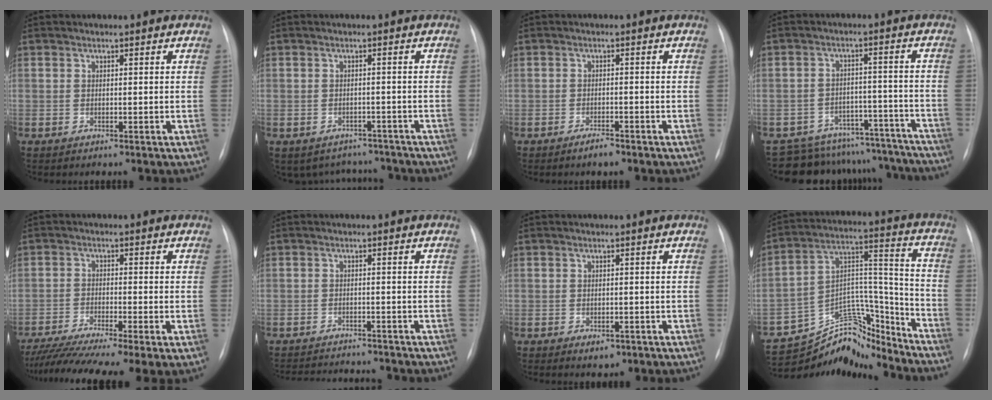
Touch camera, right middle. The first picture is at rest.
{"total": 7.4, "force": [-6.5, 3.5, 0.3], "torque": [0.003, 0.021, -0.076]}
{"total": 2.2, "force": [-1.7, 0.4, 1.2], "torque": [-0.026, -0.002, -0.029]}
{"total": 16.9, "force": [-15.9, 5.7, 1.0], "torque": [0.001, 0.043, -0.193]}
{"total": 12.1, "force": [-8.5, 1.1, 8.6], "torque": [-0.156, -0.026, -0.141]}
{"total": 8.1, "force": [-7.8, 0.8, 1.8], "torque": [-0.025, 0.000, -0.109]}
{"total": 2.2, "force": [-1.1, 1.3, 1.4], "torque": [-0.014, 0.000, -0.006]}
{"total": 14.0, "force": [-13.4, 3.9, 1.6], "torque": [-0.020, 0.084, -0.221]}